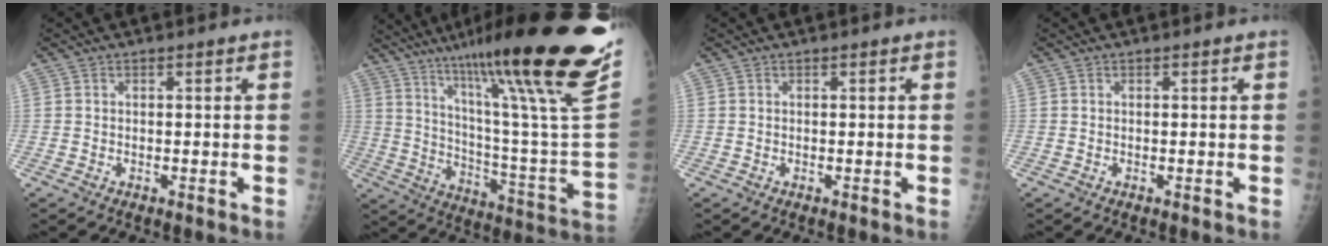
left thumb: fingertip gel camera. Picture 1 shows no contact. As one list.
[{"total": 35.0, "force": [23.0, 3.1, 26.2], "torque": [-0.343, -0.094, 0.349]}, {"total": 0.0}, {"total": 0.0}]